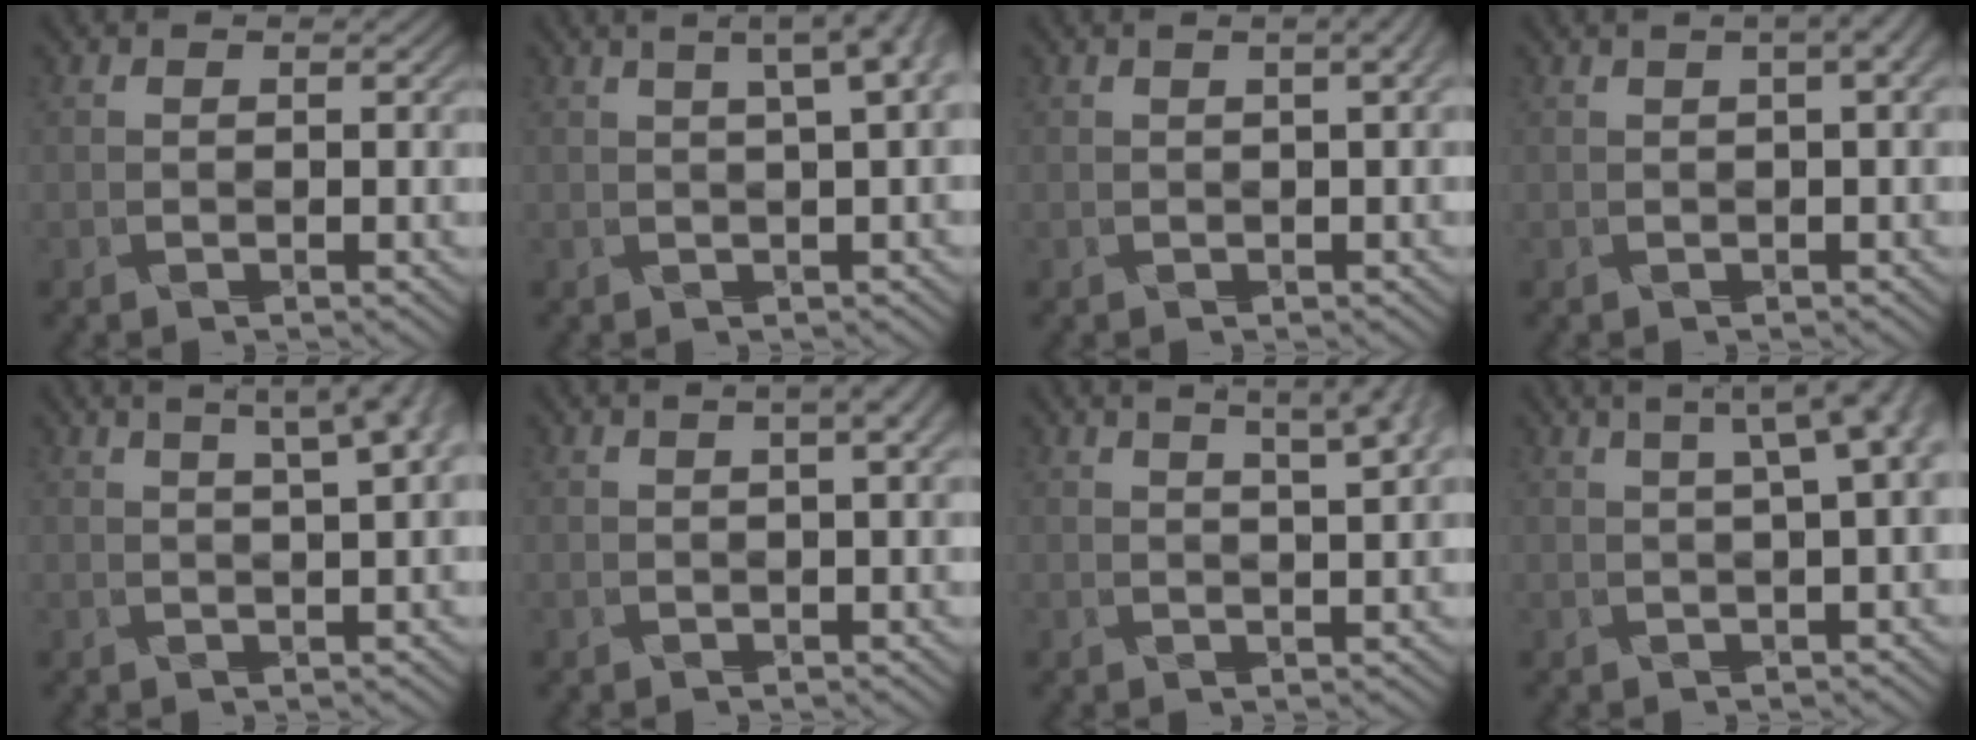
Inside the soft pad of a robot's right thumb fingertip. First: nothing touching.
{"total": 5.7, "force": [1.9, 0.9, 5.4], "torque": [-0.085, 0.009, 0.034]}
{"total": 3.1, "force": [0.4, 1.3, 2.8], "torque": [-0.050, -0.004, 0.018]}
{"total": 3.6, "force": [0.8, 1.2, 3.3], "torque": [-0.062, -0.001, 0.022]}
{"total": 6.4, "force": [3.1, 1.2, 5.5], "torque": [-0.081, 0.019, 0.047]}
{"total": 3.1, "force": [1.0, 0.7, 2.9], "torque": [-0.059, 0.001, 0.023]}
{"total": 5.7, "force": [3.4, 1.2, 4.4], "torque": [-0.064, 0.021, 0.048]}
{"total": 7.6, "force": [2.1, 1.5, 7.1], "torque": [-0.110, 0.013, 0.036]}